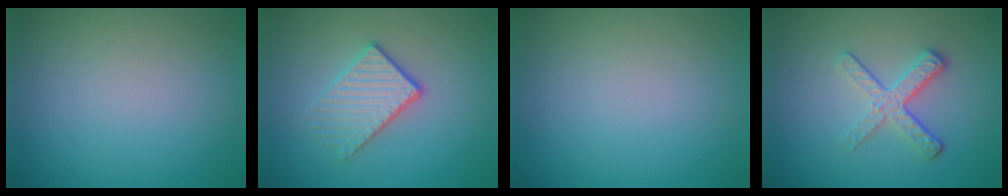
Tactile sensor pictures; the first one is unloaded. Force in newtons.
{"total": 3.5, "press": 2.6, "slide": 2.3}
{"total": 0.0}
{"total": 3.7, "press": 2.5, "slide": 2.7}